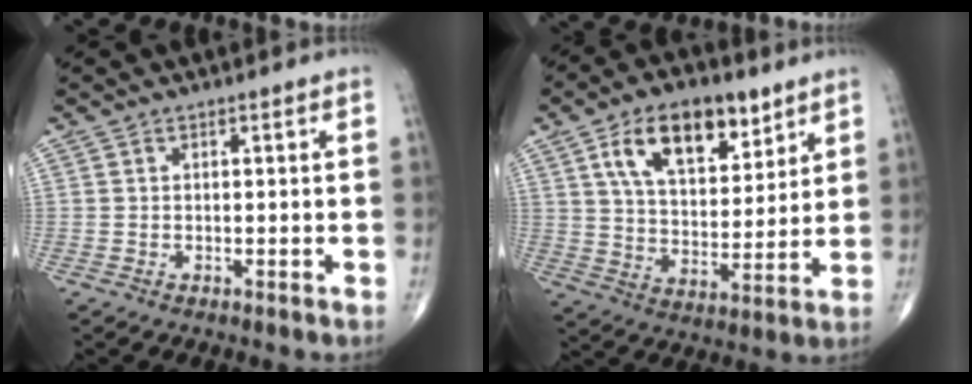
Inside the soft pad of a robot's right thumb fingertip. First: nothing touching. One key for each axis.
{"total": 16.2, "fx": 8.3, "fy": 8.5, "fz": 11.0, "tx": -0.143, "ty": -0.033, "tz": 0.147}